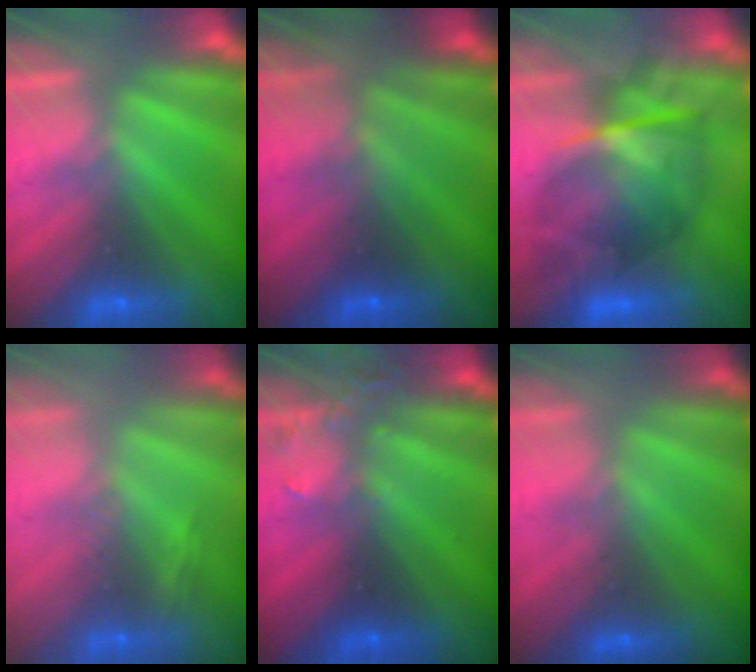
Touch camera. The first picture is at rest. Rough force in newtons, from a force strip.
{"total": 7.2}
{"total": 10.5}
{"total": 2.8}
{"total": 3.3}
{"total": 1.2}